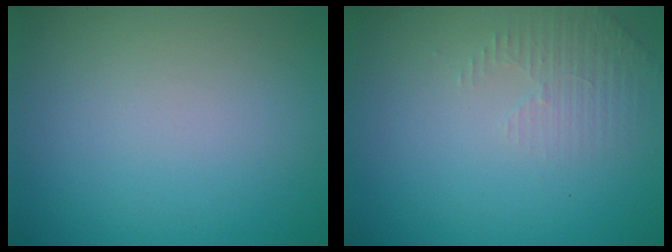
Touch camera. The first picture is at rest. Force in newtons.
{"total": 1.9, "press": 1.8, "slide": 0.6}